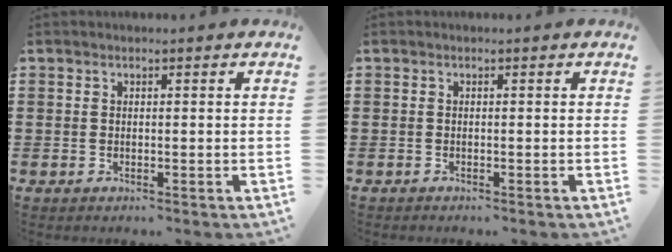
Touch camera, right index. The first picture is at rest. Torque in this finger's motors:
{"motor_torque": [0.15, 0.33, 0.00, -0.01]}